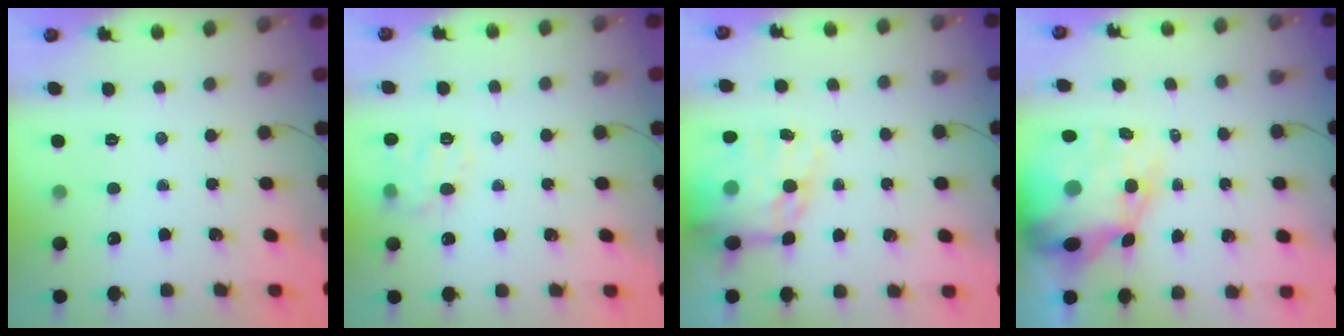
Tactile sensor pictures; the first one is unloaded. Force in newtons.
{"total": 10.5, "press": 10.3, "slide": 2.0}
{"total": 14.9, "press": 14.4, "slide": 3.7}
{"total": 13.6, "press": 13.1, "slide": 3.9}